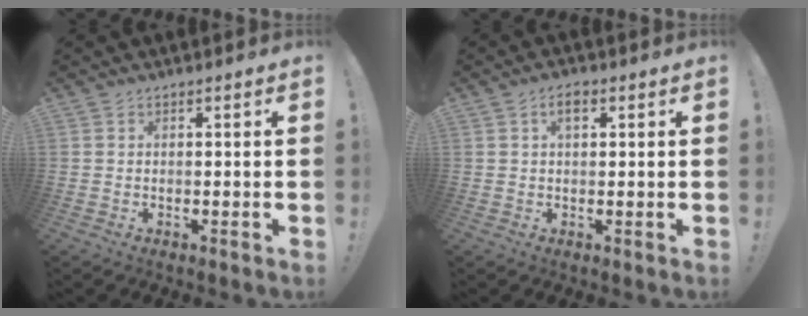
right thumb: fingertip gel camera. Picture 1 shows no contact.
{"total": 3.2, "force": [1.2, 1.6, 2.5], "torque": [-0.039, 0.002, 0.017]}